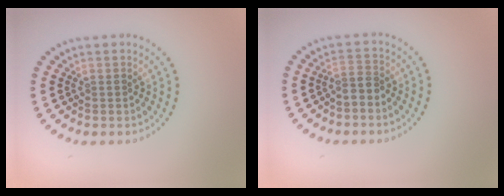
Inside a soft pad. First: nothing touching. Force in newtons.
{"total": 1.5, "press": 1.1, "slide": 1.0}